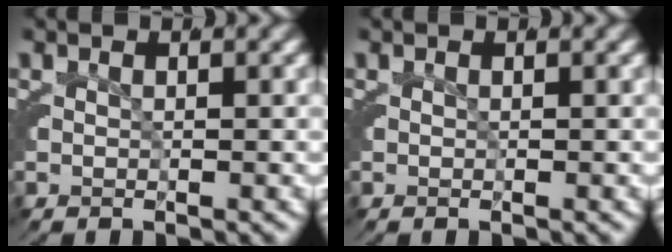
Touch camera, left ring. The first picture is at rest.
{"total": 0.0}